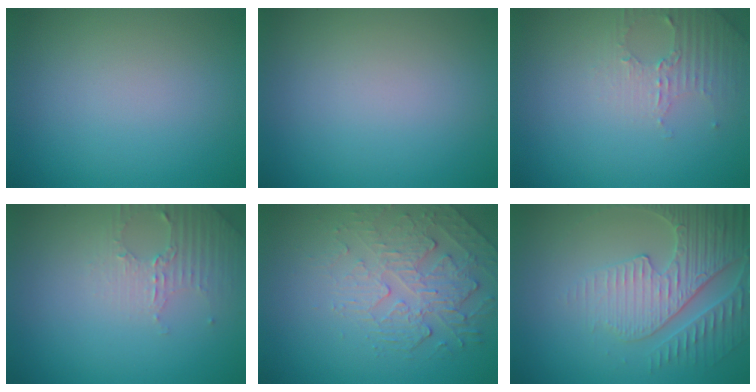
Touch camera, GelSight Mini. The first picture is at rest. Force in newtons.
{"total": 0.0}
{"total": 2.6, "press": 2.5, "slide": 0.7}
{"total": 2.6, "press": 2.5, "slide": 0.7}
{"total": 2.7, "press": 2.1, "slide": 1.7}
{"total": 4.3, "press": 4.2, "slide": 0.8}